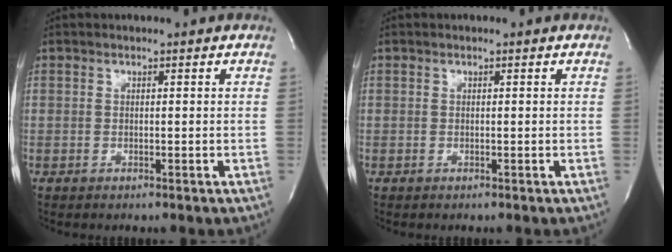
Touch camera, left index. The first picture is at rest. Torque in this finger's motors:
{"motor_torque": [-0.01, 0.01, -0.02, 0.00]}